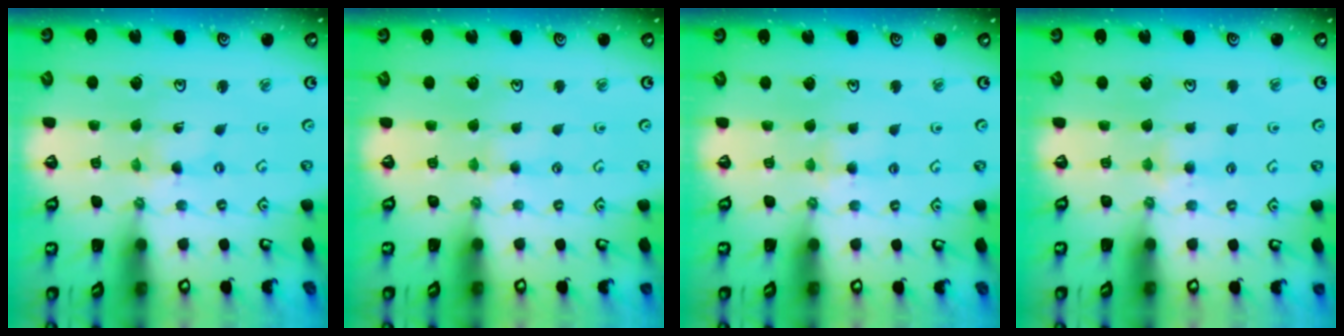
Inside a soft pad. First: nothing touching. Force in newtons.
{"total": 2.8, "press": 2.8, "slide": 0.3}
{"total": 3.6, "press": 3.6, "slide": 0.5}
{"total": 3.8, "press": 3.7, "slide": 0.6}